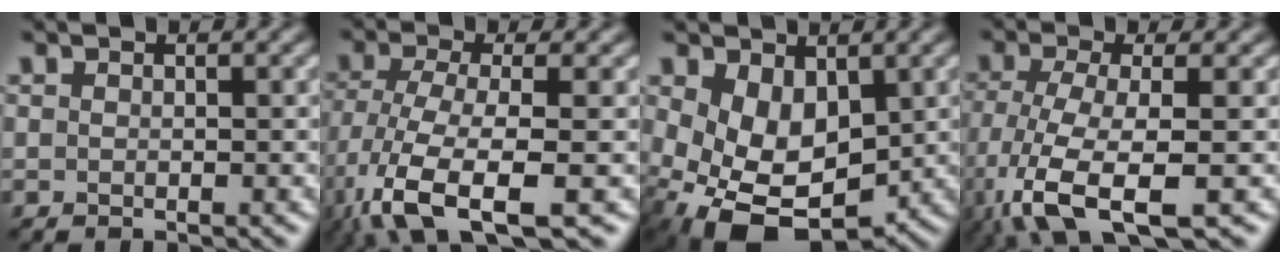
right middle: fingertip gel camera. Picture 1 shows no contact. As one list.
[{"total": 9.3, "force": [-4.8, 3.0, 7.4], "torque": [-0.159, -0.016, -0.093]}, {"total": 8.2, "force": [-1.0, 5.3, 6.2], "torque": [-0.130, -0.021, -0.006]}, {"total": 8.2, "force": [-3.8, 2.7, 6.8], "torque": [-0.154, -0.015, -0.073]}]